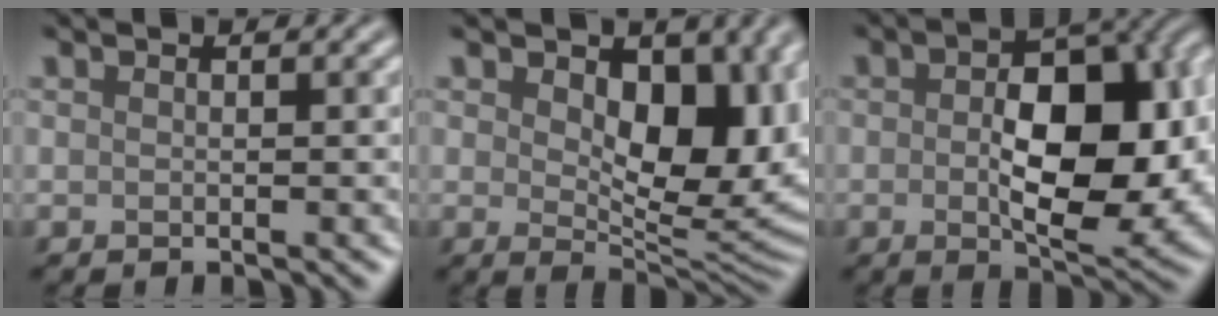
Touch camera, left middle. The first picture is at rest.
{"total": 9.0, "force": [1.8, 5.4, 7.0], "torque": [-0.109, -0.015, 0.029]}
{"total": 11.6, "force": [-0.4, 6.4, 9.6], "torque": [-0.133, -0.006, 0.001]}